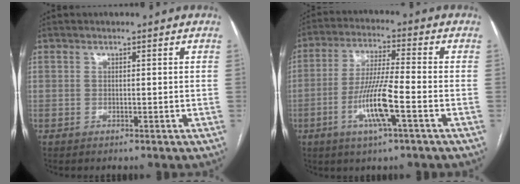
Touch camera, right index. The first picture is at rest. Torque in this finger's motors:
{"motor_torque": [1.62, -0.52, 0.85, 0.16]}